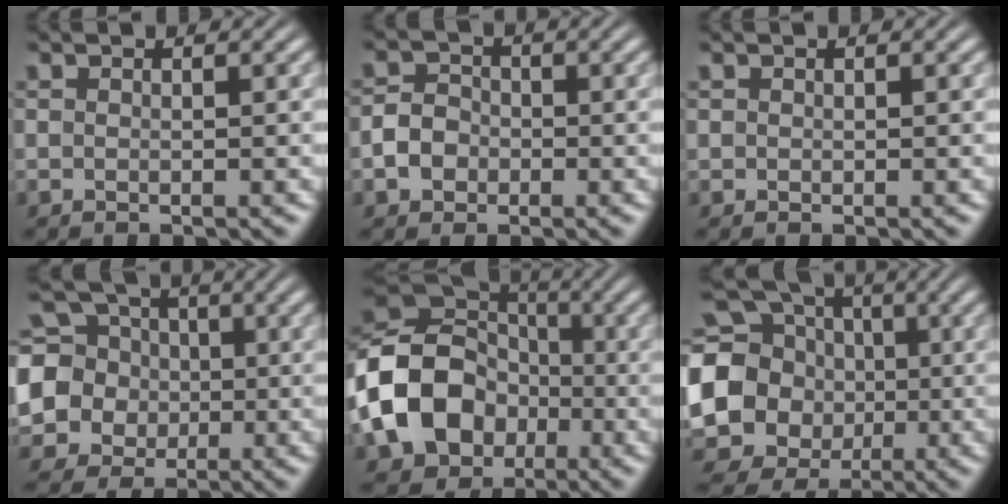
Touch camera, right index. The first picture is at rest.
{"total": 3.4, "force": [-1.2, 2.9, 1.3], "torque": [-0.023, -0.006, -0.023]}
{"total": 0.0}
{"total": 14.6, "force": [-1.7, 13.6, 4.9], "torque": [-0.150, -0.060, -0.031]}
{"total": 14.0, "force": [-2.5, 11.7, 7.2], "torque": [-0.181, -0.057, -0.026]}
{"total": 18.9, "force": [-1.6, 17.3, 7.5], "torque": [-0.203, -0.070, -0.028]}